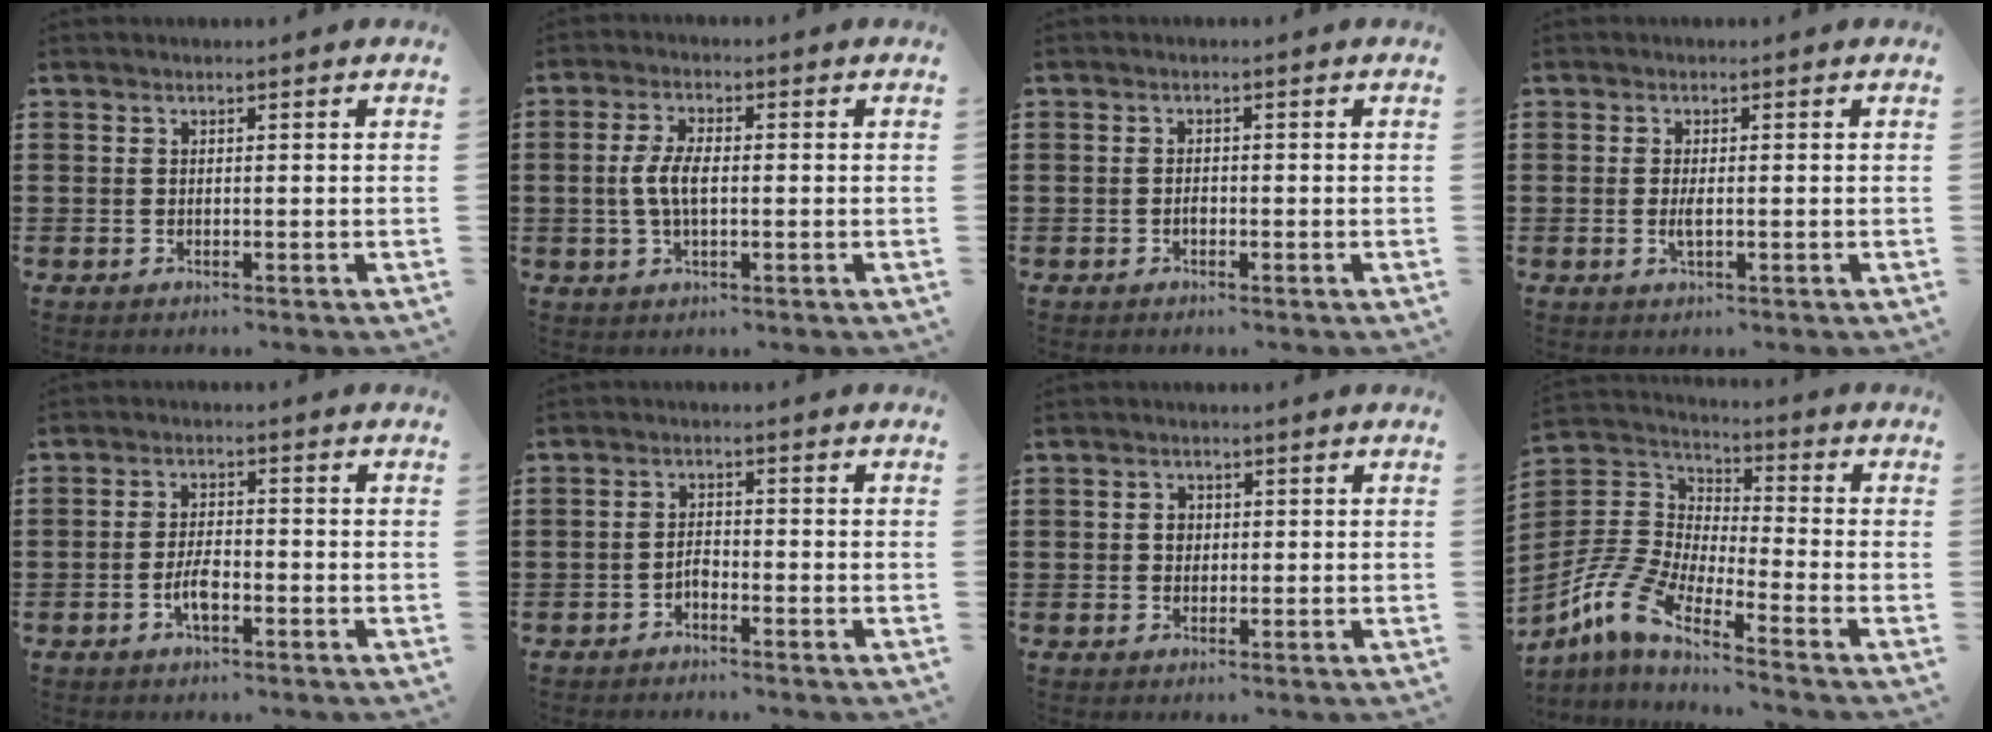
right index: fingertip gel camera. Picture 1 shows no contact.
{"total": 4.9, "force": [-0.2, 2.1, 4.4], "torque": [-0.104, -0.002, -0.013]}
{"total": 1.1, "force": [-0.5, 0.7, 0.6], "torque": [-0.013, -0.001, -0.009]}
{"total": 1.8, "force": [-0.2, 0.5, 1.7], "torque": [-0.040, -0.005, -0.006]}
{"total": 4.0, "force": [-1.6, 1.6, 3.3], "torque": [-0.073, 0.001, -0.033]}
{"total": 1.8, "force": [-1.4, 0.8, 0.8], "torque": [-0.021, 0.003, -0.030]}
{"total": 2.0, "force": [0.1, 1.8, 1.0], "torque": [-0.024, 0.010, -0.001]}
{"total": 8.9, "force": [-7.4, 2.2, 4.5], "torque": [-0.146, -0.012, -0.163]}